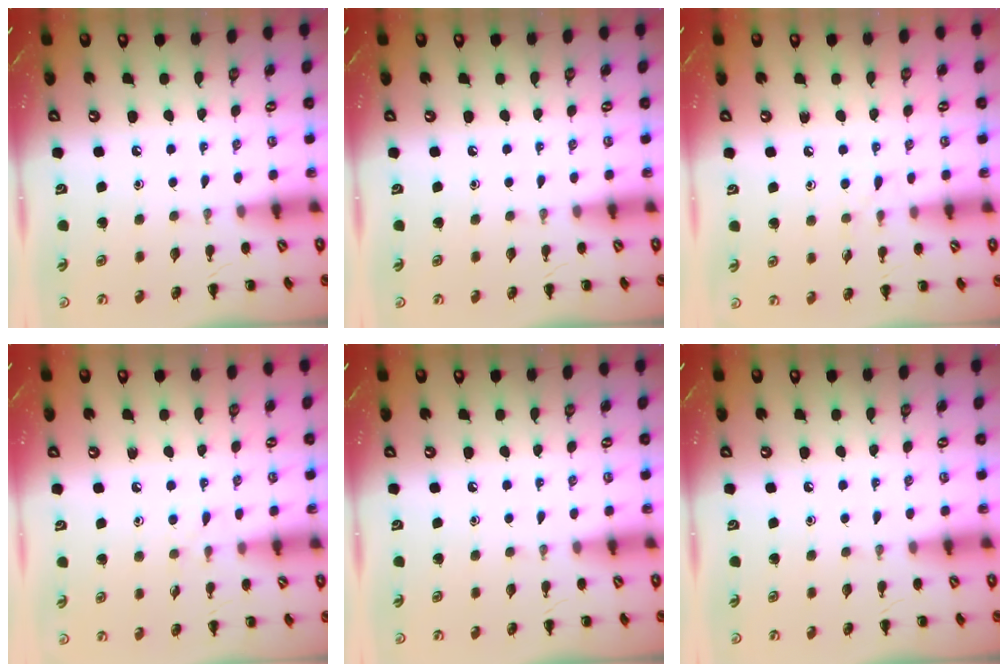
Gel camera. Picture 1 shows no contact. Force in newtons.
{"total": 0.0}
{"total": 5.7, "press": 5.3, "slide": 2.0}
{"total": 4.8, "press": 4.5, "slide": 1.9}
{"total": 0.0}
{"total": 0.0}